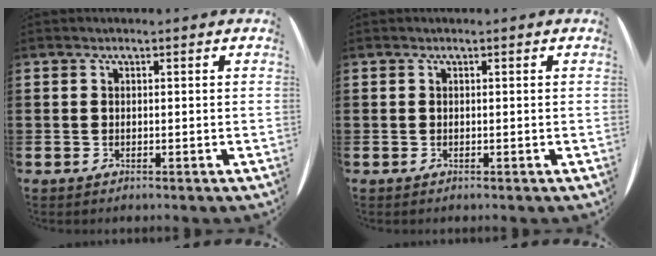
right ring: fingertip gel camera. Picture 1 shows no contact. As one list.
[{"total": 0.0}]